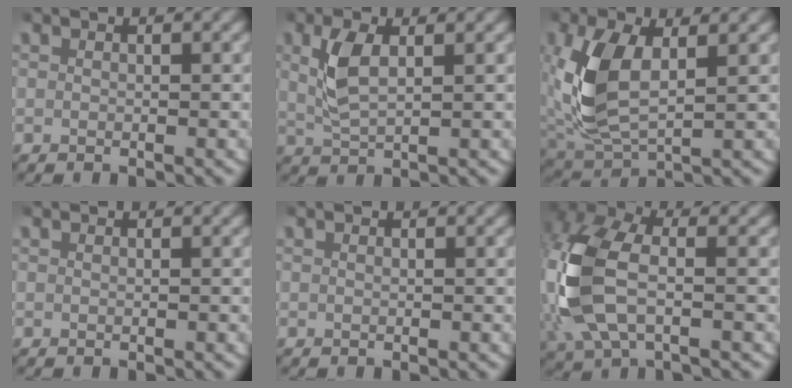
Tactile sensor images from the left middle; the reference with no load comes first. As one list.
[{"total": 3.2, "force": [1.0, 1.4, 2.8], "torque": [-0.067, -0.003, 0.023]}, {"total": 6.6, "force": [1.2, 3.8, 5.2], "torque": [-0.136, -0.004, 0.027]}, {"total": 0.0}, {"total": 0.0}, {"total": 8.4, "force": [-0.2, 5.1, 6.7], "torque": [-0.184, -0.014, 0.005]}]